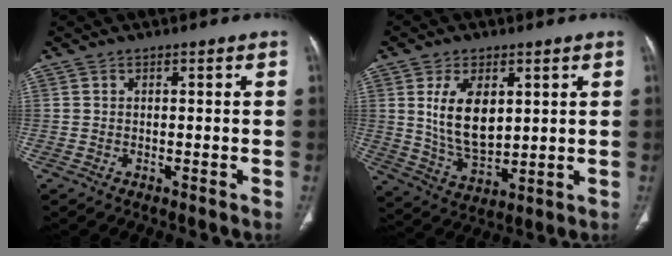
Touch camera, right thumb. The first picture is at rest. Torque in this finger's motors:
{"motor_torque": [-0.44, 1.40, 1.43, 0.63, 0.17]}